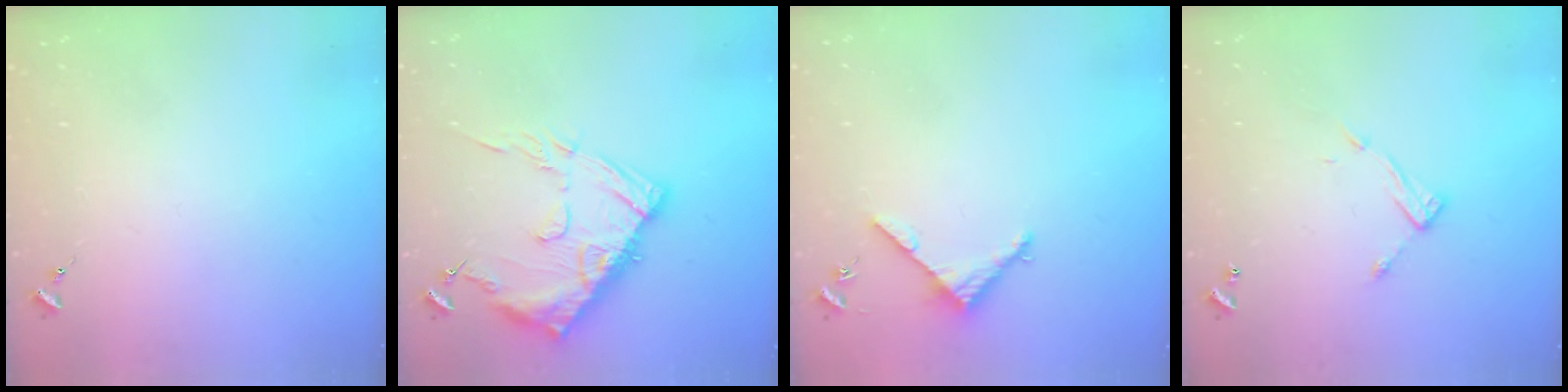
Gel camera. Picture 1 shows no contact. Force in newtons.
{"total": 15.8, "press": 15.7, "slide": 1.6}
{"total": 3.6, "press": 3.6, "slide": 0.3}
{"total": 8.6, "press": 8.6, "slide": 0.4}